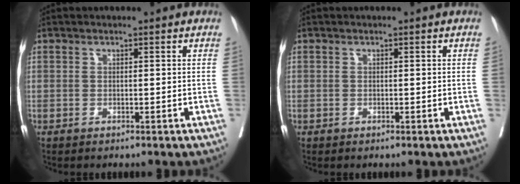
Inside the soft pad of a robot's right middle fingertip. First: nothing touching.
{"total": 0.0}